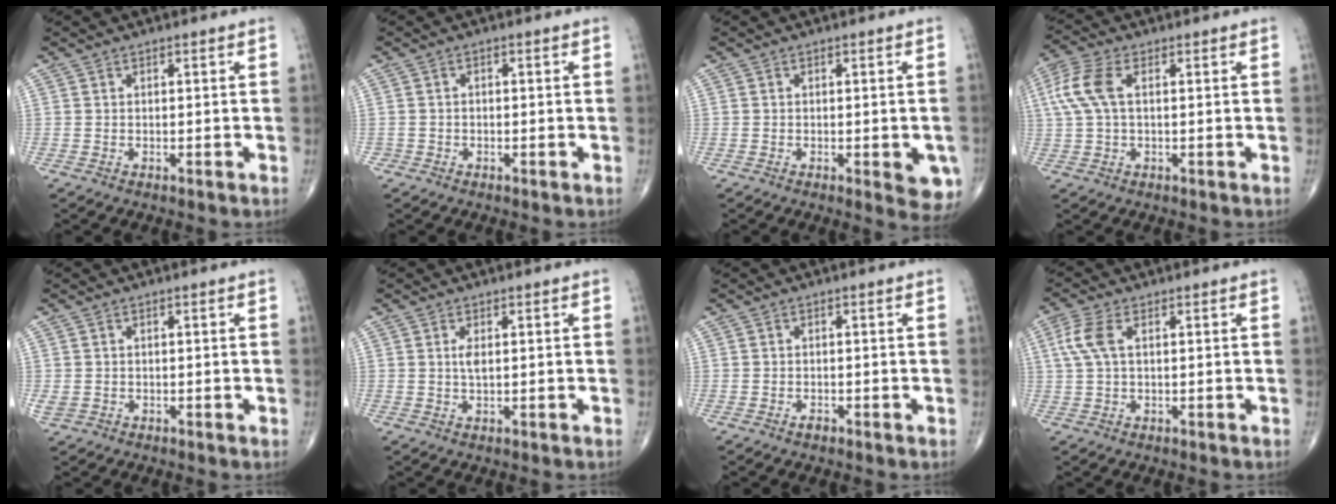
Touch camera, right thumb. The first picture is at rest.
{"total": 1.2, "force": [-0.5, 1.0, 0.1], "torque": [0.011, 0.006, -0.013]}
{"total": 6.3, "force": [-1.8, 2.2, 5.6], "torque": [-0.047, -0.009, -0.019]}
{"total": 8.0, "force": [1.7, 4.2, 6.6], "torque": [-0.174, 0.022, 0.031]}
{"total": 2.1, "force": [-0.3, 1.7, 1.1], "torque": [-0.026, -0.001, -0.003]}
{"total": 1.0, "force": [0.2, 0.4, 0.9], "torque": [-0.017, 0.001, 0.005]}
{"total": 1.0, "force": [-0.6, 0.5, 0.5], "torque": [-0.008, 0.000, -0.013]}
{"total": 5.4, "force": [1.4, 2.6, 4.5], "torque": [-0.123, 0.017, 0.027]}